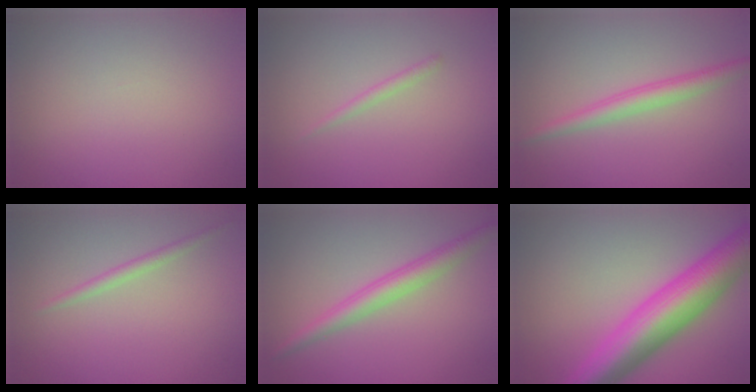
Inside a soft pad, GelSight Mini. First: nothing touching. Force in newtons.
{"total": 0.8, "press": 0.8, "slide": 0.0}
{"total": 2.4, "press": 2.4, "slide": 0.0}
{"total": 1.2, "press": 1.2, "slide": 0.1}
{"total": 3.0, "press": 3.0, "slide": 0.2}
{"total": 9.0, "press": 9.0, "slide": 0.0}